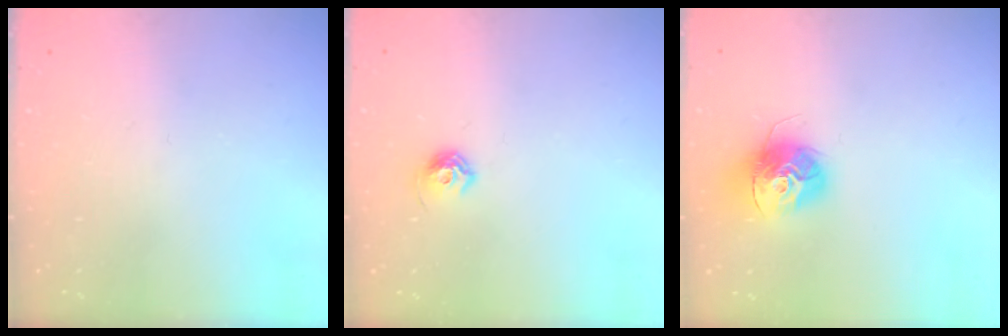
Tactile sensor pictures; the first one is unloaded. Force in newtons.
{"total": 6.1, "press": 6.0, "slide": 1.1}
{"total": 13.7, "press": 13.6, "slide": 1.3}